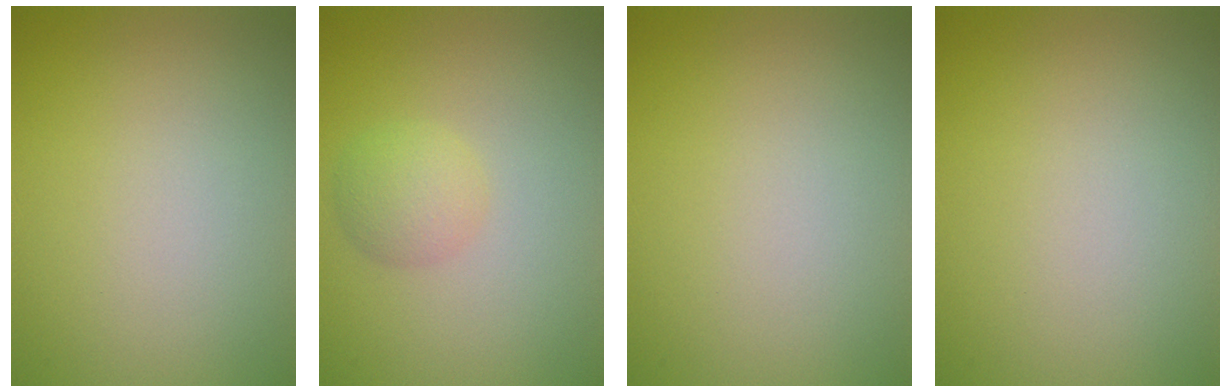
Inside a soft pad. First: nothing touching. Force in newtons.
{"total": 2.4, "press": 2.4, "slide": 0.1}
{"total": 0.0}
{"total": 0.0}